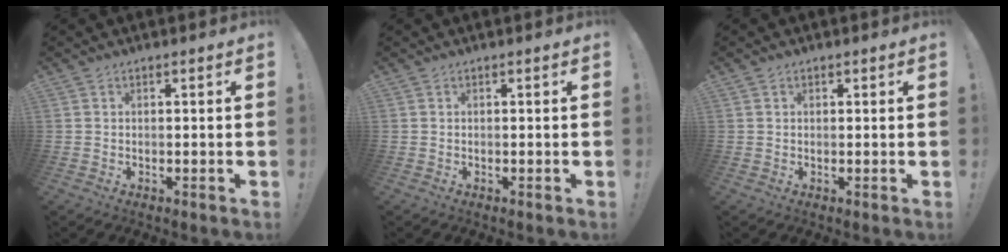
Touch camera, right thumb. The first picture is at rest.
{"total": 0.0}
{"total": 0.7, "force": [0.4, 0.6, 0.2], "torque": [-0.002, 0.001, 0.008]}